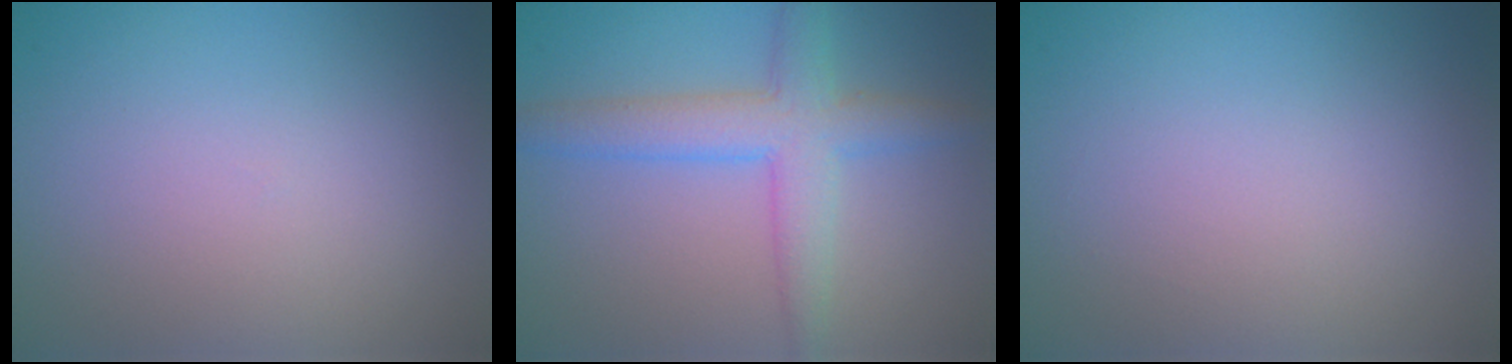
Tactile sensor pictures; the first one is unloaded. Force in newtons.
{"total": 4.8, "press": 4.8, "slide": 0.1}
{"total": 0.0}